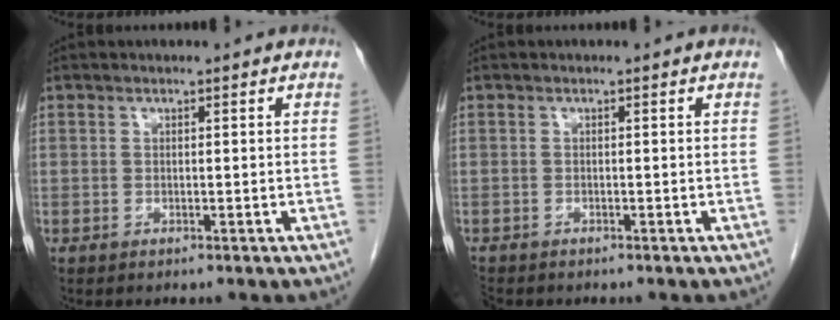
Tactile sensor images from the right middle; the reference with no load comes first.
{"total": 1.8, "force": [-1.6, 0.7, 0.3], "torque": [-0.011, -0.005, -0.028]}